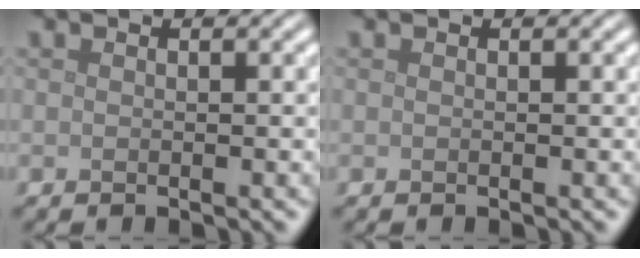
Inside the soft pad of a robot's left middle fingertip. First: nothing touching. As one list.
[{"total": 0.0}]